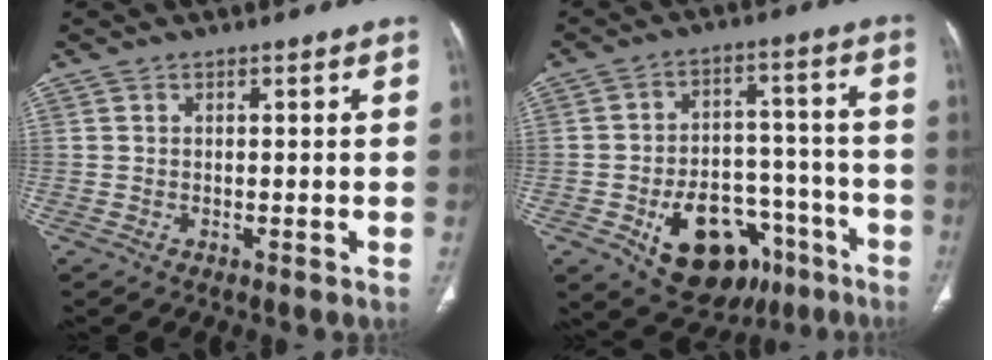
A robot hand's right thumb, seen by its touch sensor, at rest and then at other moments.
{"total": 18.1, "force": [-8.6, 11.8, 10.7], "torque": [-0.120, 0.059, -0.114]}